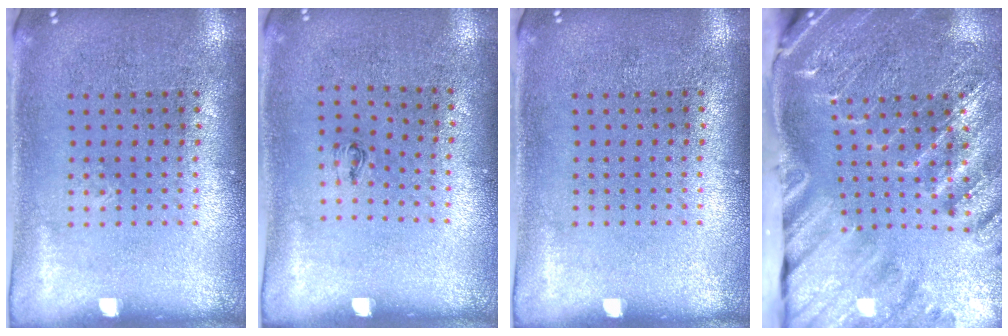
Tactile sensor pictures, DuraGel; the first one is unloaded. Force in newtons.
{"total": 0.6, "press": 0.2, "slide": 0.5}
{"total": 0.0}
{"total": 3.3, "press": 3.1, "slide": 0.9}